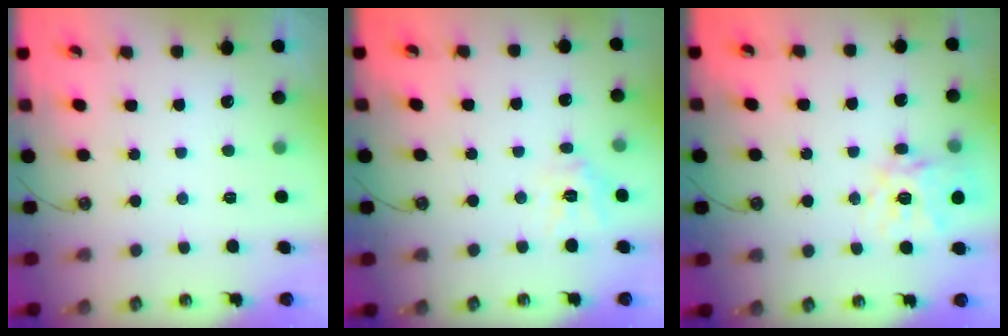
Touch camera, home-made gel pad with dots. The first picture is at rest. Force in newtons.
{"total": 10.1, "press": 10.1, "slide": 0.6}
{"total": 14.7, "press": 14.6, "slide": 1.3}